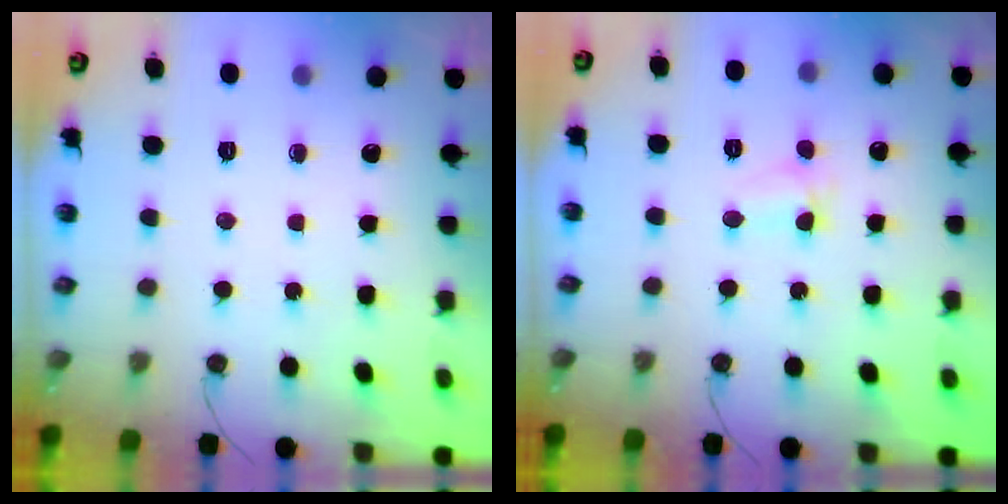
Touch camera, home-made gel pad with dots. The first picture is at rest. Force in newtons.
{"total": 3.1, "press": 3.0, "slide": 0.6}